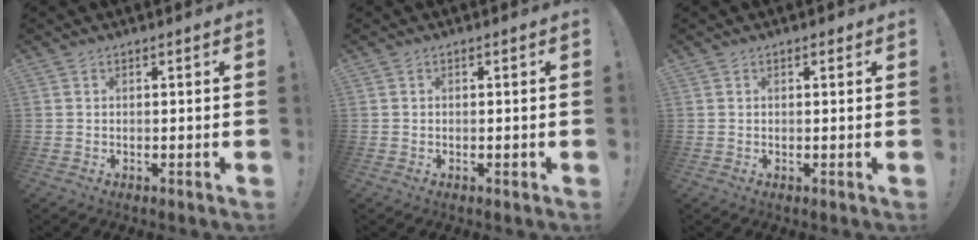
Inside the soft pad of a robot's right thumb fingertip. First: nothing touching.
{"total": 0.5, "force": [-0.2, 0.2, 0.5], "torque": [0.003, -0.002, -0.005]}
{"total": 0.5, "force": [0.3, 0.5, 0.1], "torque": [0.005, -0.002, 0.004]}